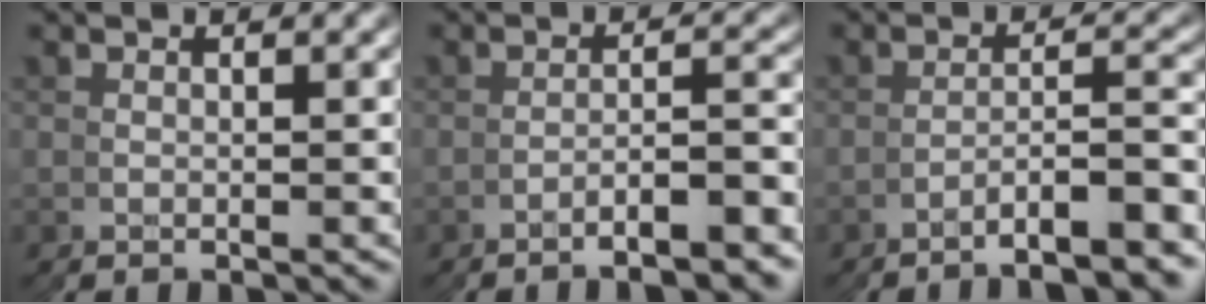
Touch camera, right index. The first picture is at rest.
{"total": 3.8, "force": [-3.3, -1.3, 1.5], "torque": [-0.021, 0.011, -0.061]}
{"total": 4.8, "force": [-4.2, -1.9, 1.6], "torque": [-0.021, 0.013, -0.073]}